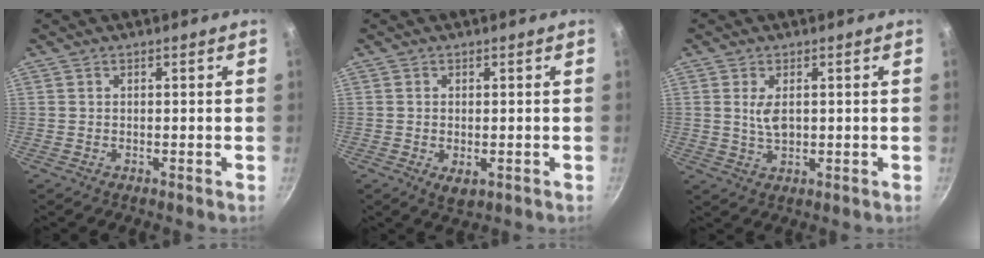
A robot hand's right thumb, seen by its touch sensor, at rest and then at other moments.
{"total": 2.5, "force": [-0.6, 1.3, 2.1], "torque": [-0.037, -0.005, -0.004]}
{"total": 3.8, "force": [0.7, 2.0, 3.2], "torque": [-0.062, -0.008, 0.019]}